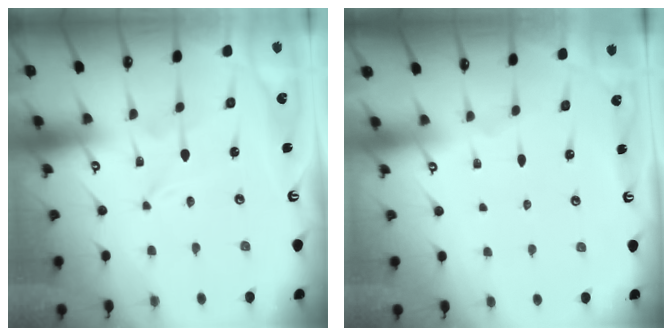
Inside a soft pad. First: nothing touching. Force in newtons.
{"total": 0.0}